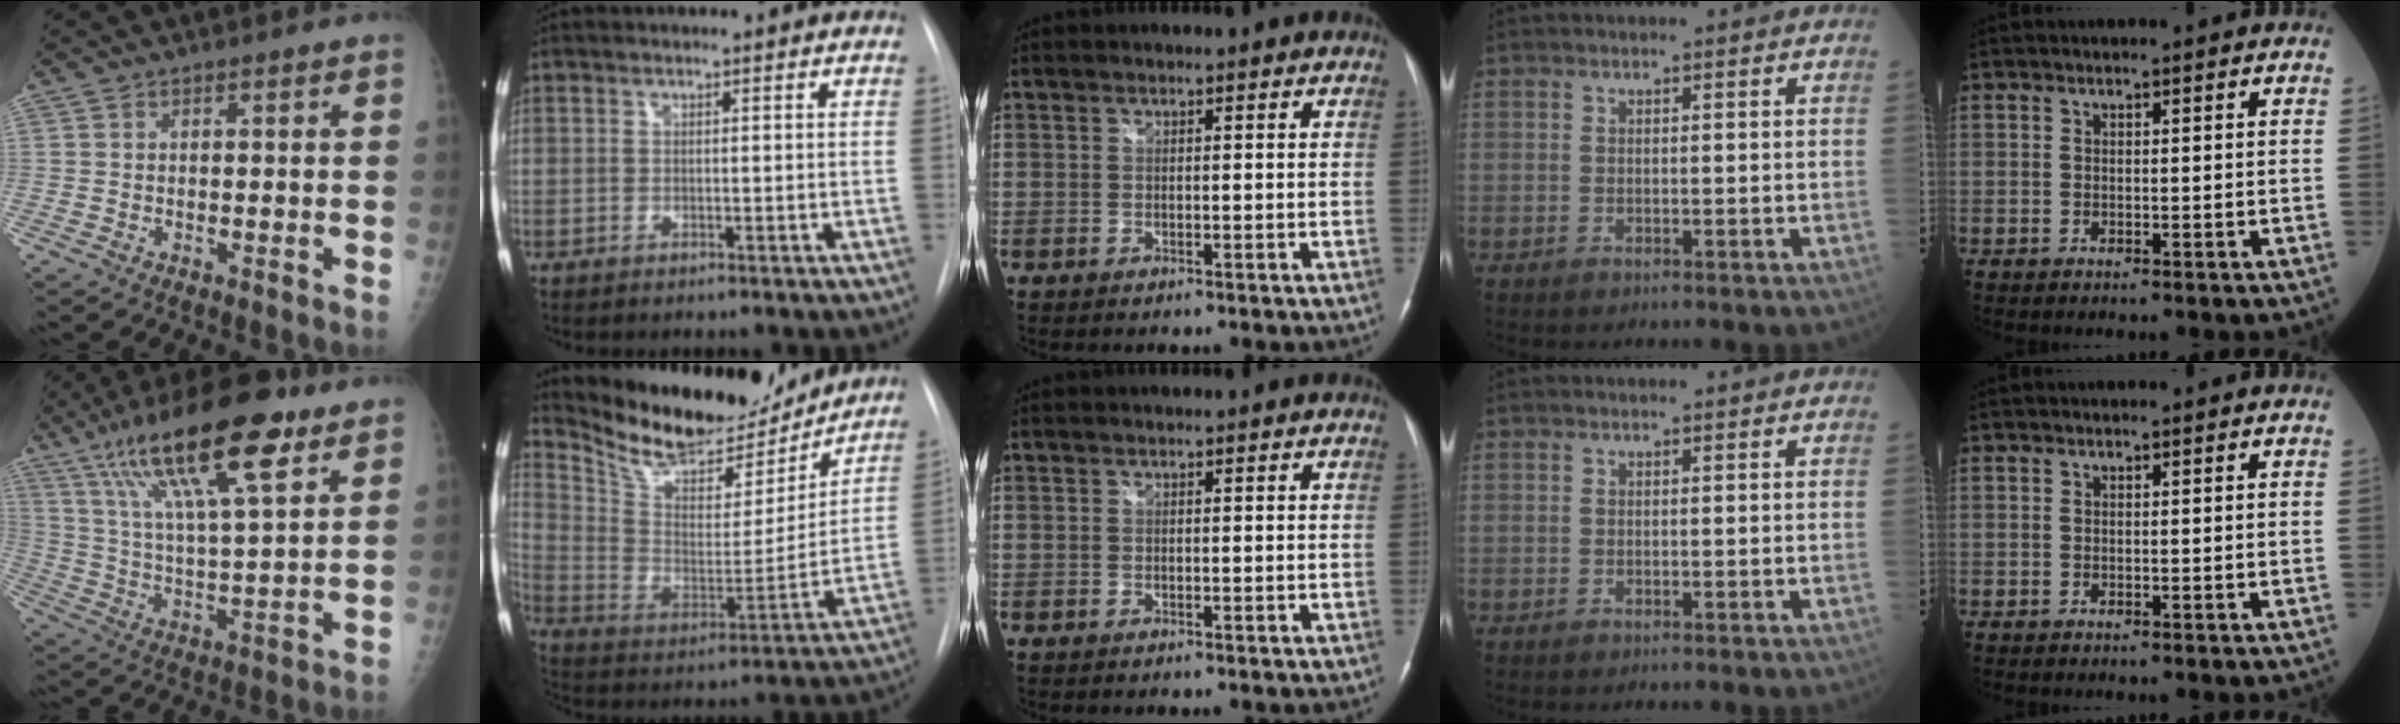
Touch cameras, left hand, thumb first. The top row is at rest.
{"thumb": {"total": 21.9, "force": [12.4, 5.9, 17.0], "torque": [-0.288, -0.024, 0.218]}, "index": {"total": 19.3, "force": [17.5, 5.5, 6.1], "torque": [-0.111, -0.017, 0.284]}}